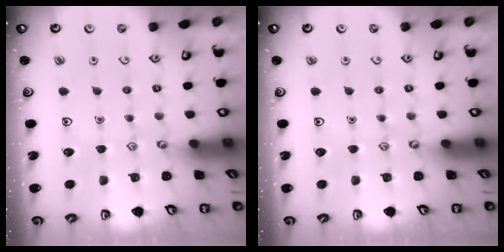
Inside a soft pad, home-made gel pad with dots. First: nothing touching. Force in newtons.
{"total": 0.0}